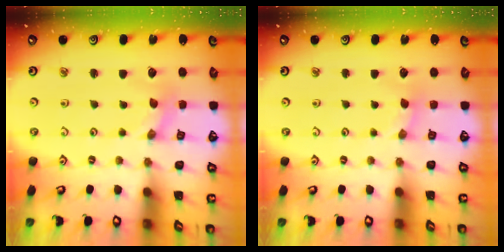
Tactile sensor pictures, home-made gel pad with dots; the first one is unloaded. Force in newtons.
{"total": 1.1, "press": 1.1, "slide": 0.3}